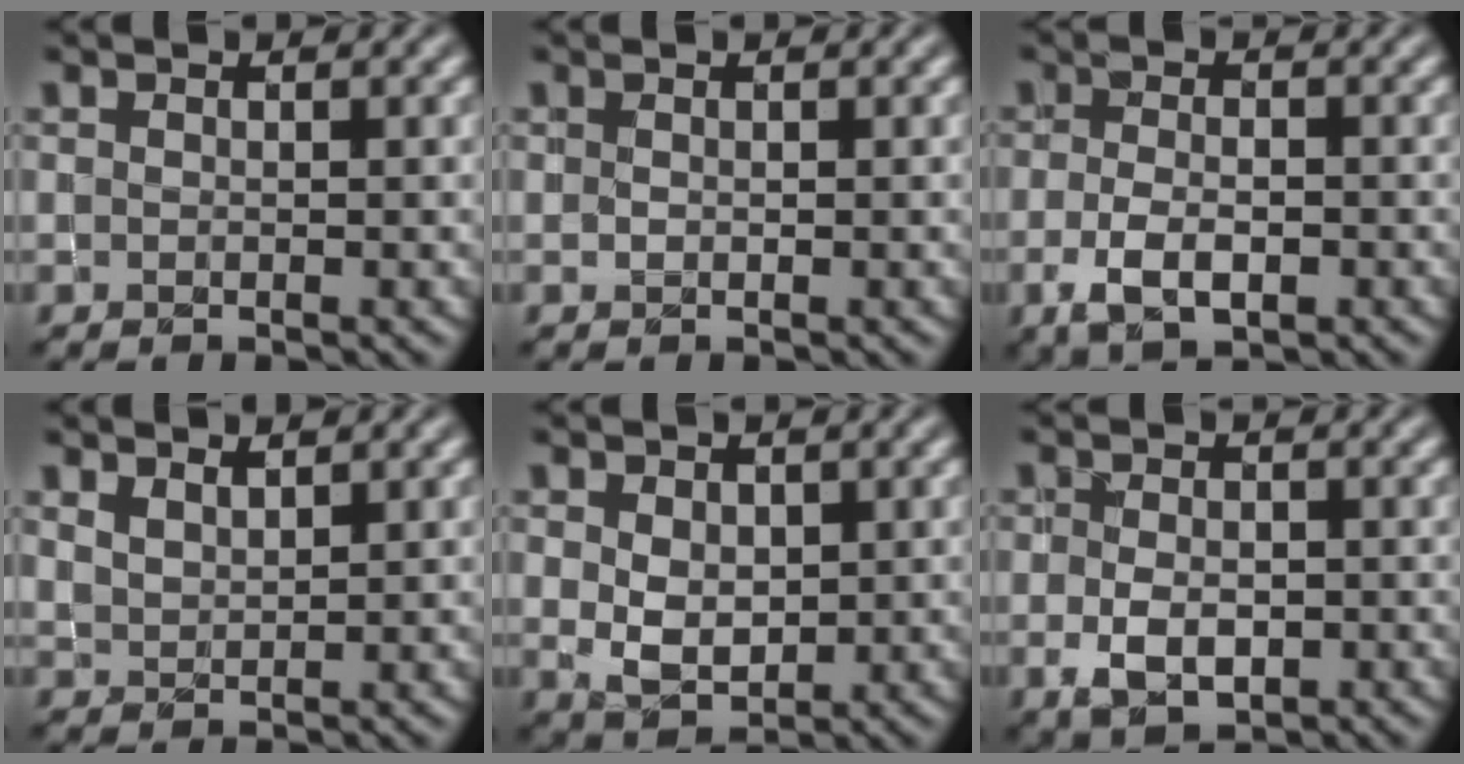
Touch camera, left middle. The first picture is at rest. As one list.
[{"total": 0.0}, {"total": 3.4, "force": [-1.3, 1.7, 2.6], "torque": [-0.056, -0.005, -0.025]}, {"total": 1.5, "force": [1.4, 0.4, 0.1], "torque": [-0.007, 0.001, 0.030]}, {"total": 3.0, "force": [0.4, 2.2, 1.9], "torque": [-0.039, -0.001, 0.012]}, {"total": 3.1, "force": [-0.8, 2.1, 2.2], "torque": [-0.048, -0.005, -0.012]}]